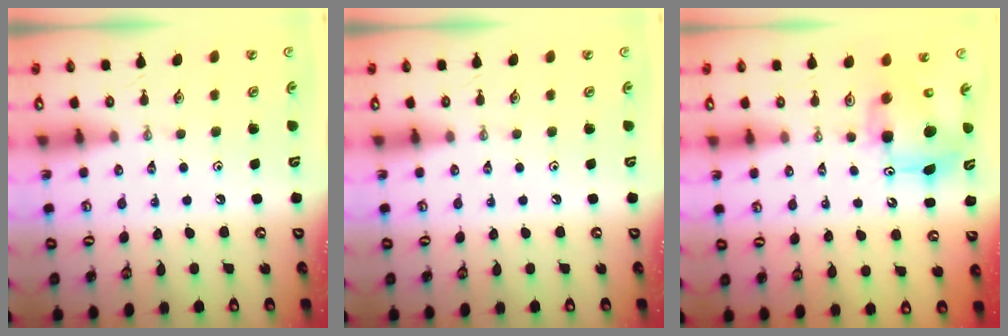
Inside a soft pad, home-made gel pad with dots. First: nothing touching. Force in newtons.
{"total": 0.0}
{"total": 9.1, "press": 9.1, "slide": 0.6}